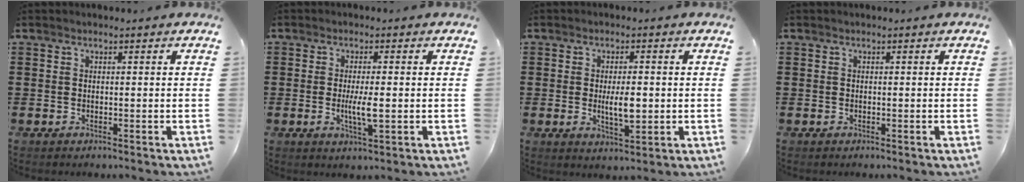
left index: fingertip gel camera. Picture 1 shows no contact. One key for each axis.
{"total": 4.3, "fx": -0.3, "fy": 0.6, "fz": 4.2, "tx": -0.081, "ty": -0.006, "tz": -0.009}
{"total": 5.0, "fx": 0.1, "fy": 1.7, "fz": 4.7, "tx": -0.070, "ty": -0.005, "tz": -0.003}
{"total": 0.0}